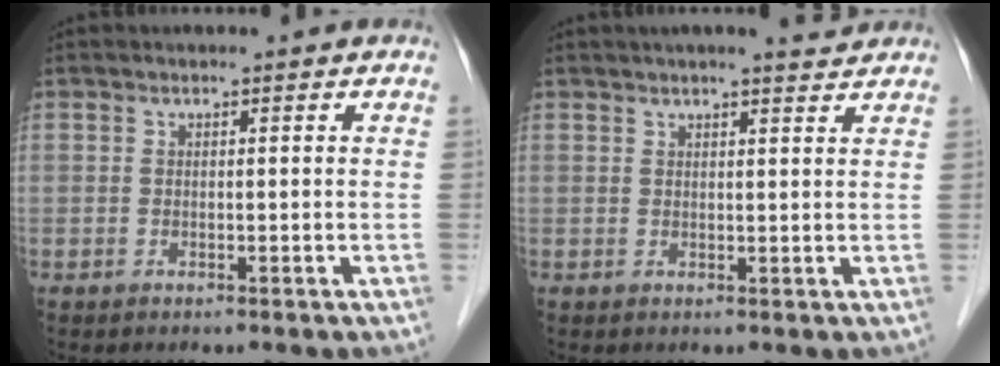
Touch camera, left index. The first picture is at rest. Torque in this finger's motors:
{"motor_torque": [0.51, -0.54, 0.26, 0.05]}